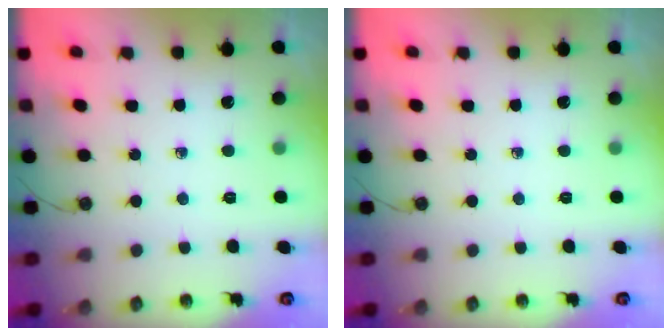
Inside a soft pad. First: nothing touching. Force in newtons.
{"total": 0.0}